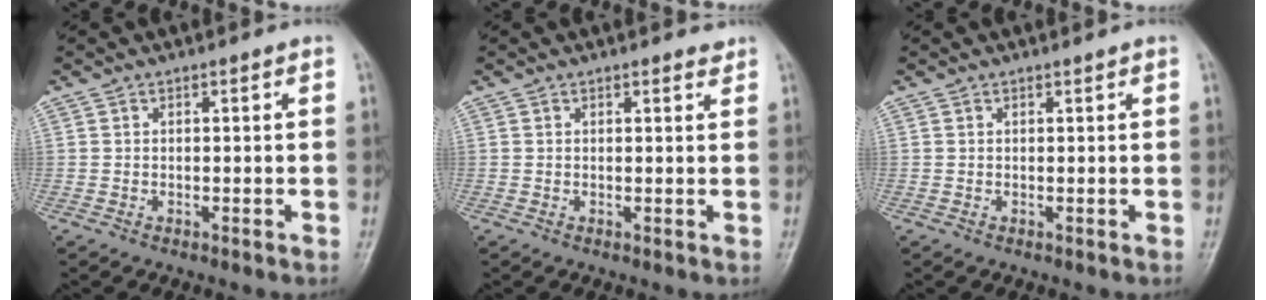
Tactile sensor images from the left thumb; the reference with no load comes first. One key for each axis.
{"total": 1.0, "fx": 0.9, "fy": 0.3, "fz": 0.3, "tx": 0.000, "ty": -0.006, "tz": 0.012}
{"total": 0.5, "fx": 0.4, "fy": 0.1, "fz": 0.4, "tx": -0.006, "ty": -0.001, "tz": 0.004}